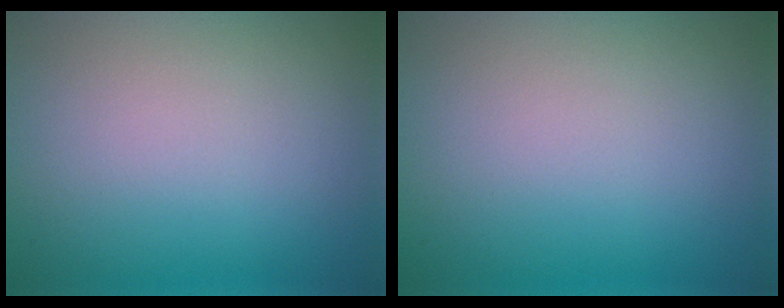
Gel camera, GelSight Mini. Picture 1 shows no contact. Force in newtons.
{"total": 0.0}